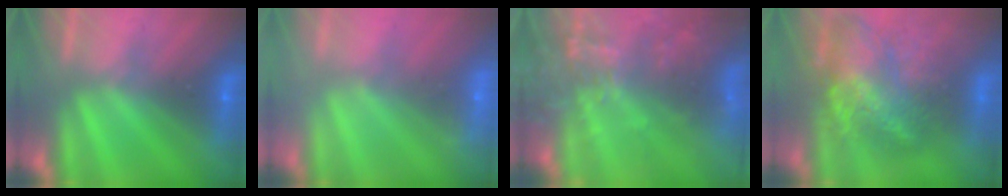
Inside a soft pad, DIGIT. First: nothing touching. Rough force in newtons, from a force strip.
{"total": 2.4}
{"total": 7.4}
{"total": 8.7}